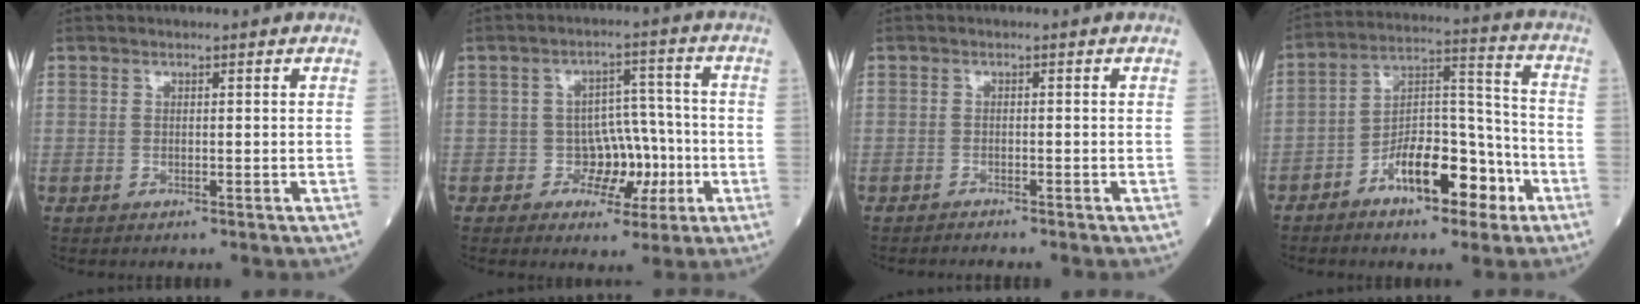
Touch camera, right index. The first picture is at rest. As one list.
[{"total": 5.8, "force": [-1.5, 4.8, 2.8], "torque": [-0.017, 0.019, -0.017]}, {"total": 1.3, "force": [-1.2, -0.2, 0.0], "torque": [-0.003, -0.002, -0.019]}, {"total": 12.0, "force": [-6.3, 4.9, 8.9], "torque": [-0.156, 0.029, -0.097]}]